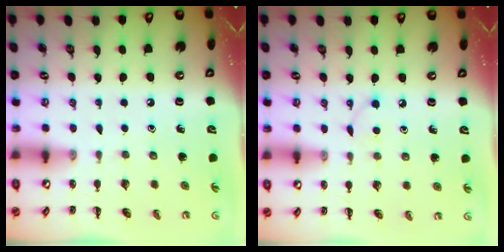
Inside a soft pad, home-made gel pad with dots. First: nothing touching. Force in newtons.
{"total": 2.7, "press": 2.5, "slide": 0.9}